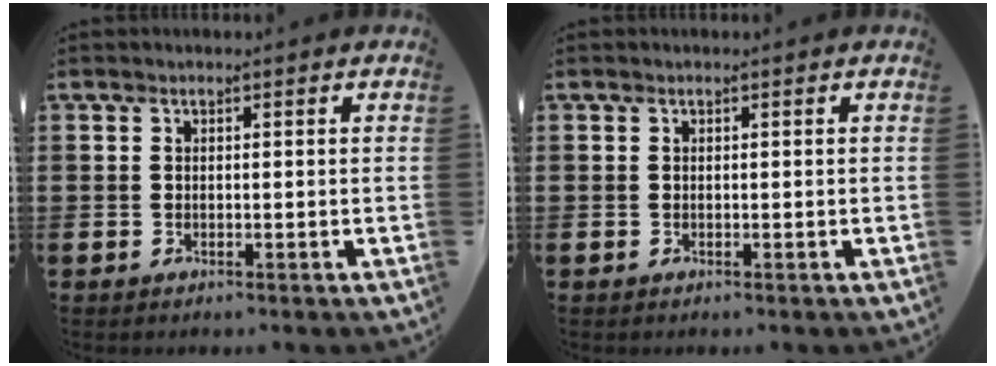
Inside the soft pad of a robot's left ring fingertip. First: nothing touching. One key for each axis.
{"total": 0.0}